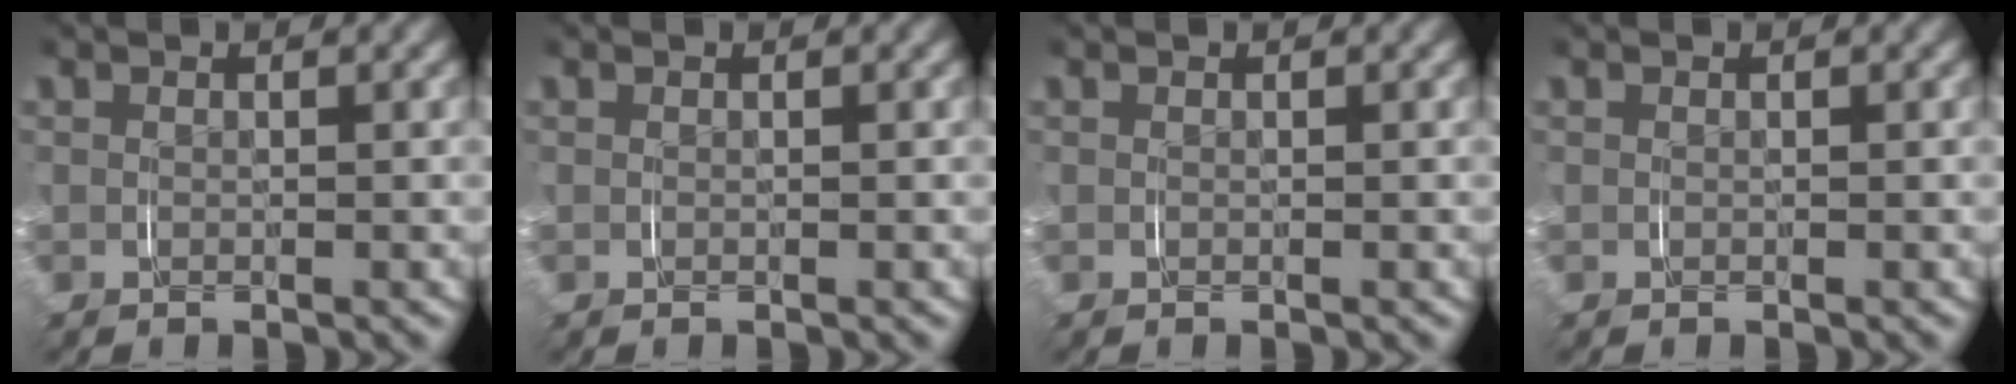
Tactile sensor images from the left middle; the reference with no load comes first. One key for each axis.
{"total": 0.0}
{"total": 0.0}
{"total": 0.0}